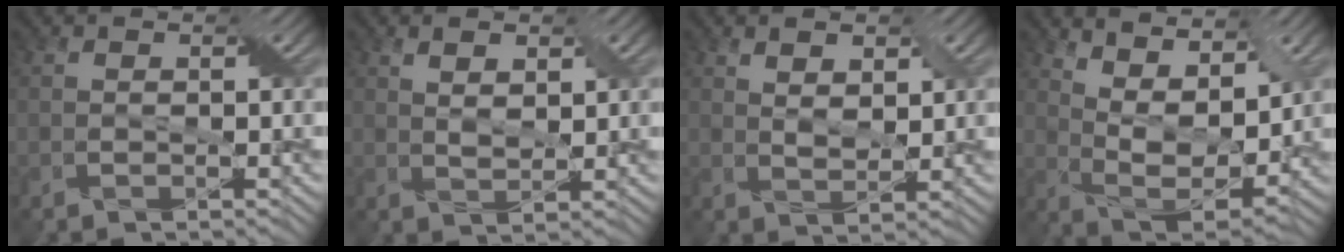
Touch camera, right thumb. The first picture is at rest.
{"total": 2.9, "force": [1.5, 1.3, 2.0], "torque": [-0.042, -0.005, 0.032]}
{"total": 3.3, "force": [1.8, 1.6, 2.2], "torque": [-0.045, -0.008, 0.037]}
{"total": 10.2, "force": [6.3, 4.1, 6.9], "torque": [-0.147, -0.007, 0.112]}